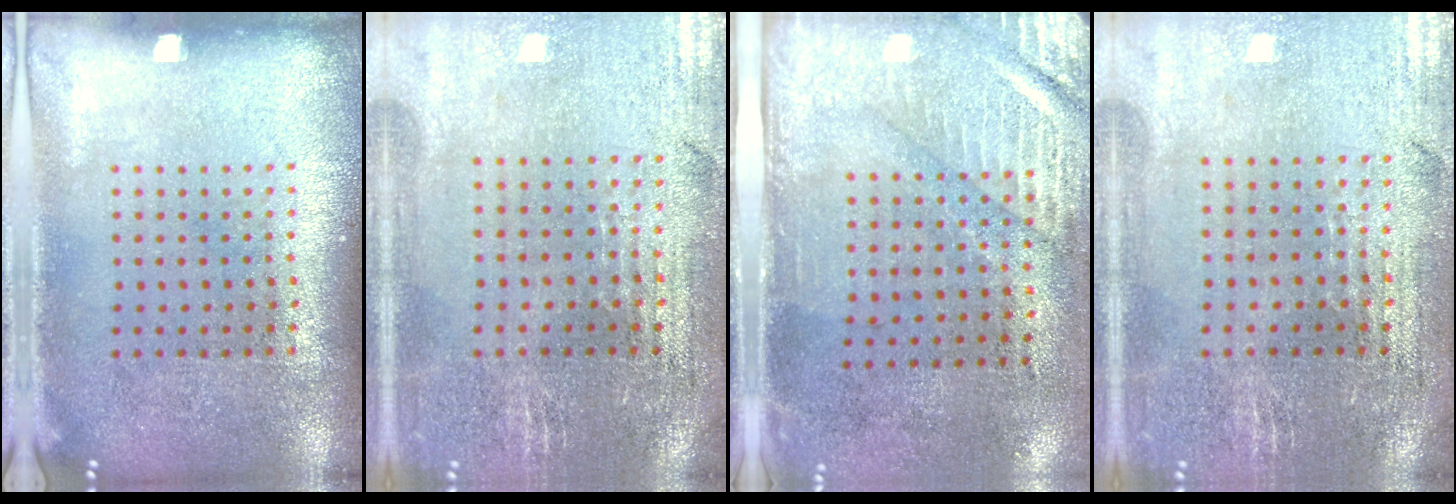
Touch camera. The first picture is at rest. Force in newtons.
{"total": 0.9, "press": 0.8, "slide": 0.4}
{"total": 2.9, "press": 2.4, "slide": 1.6}
{"total": 0.9, "press": 0.8, "slide": 0.4}